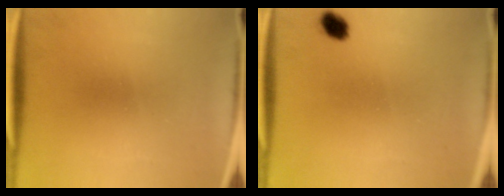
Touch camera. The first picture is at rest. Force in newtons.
{"total": 2.8}